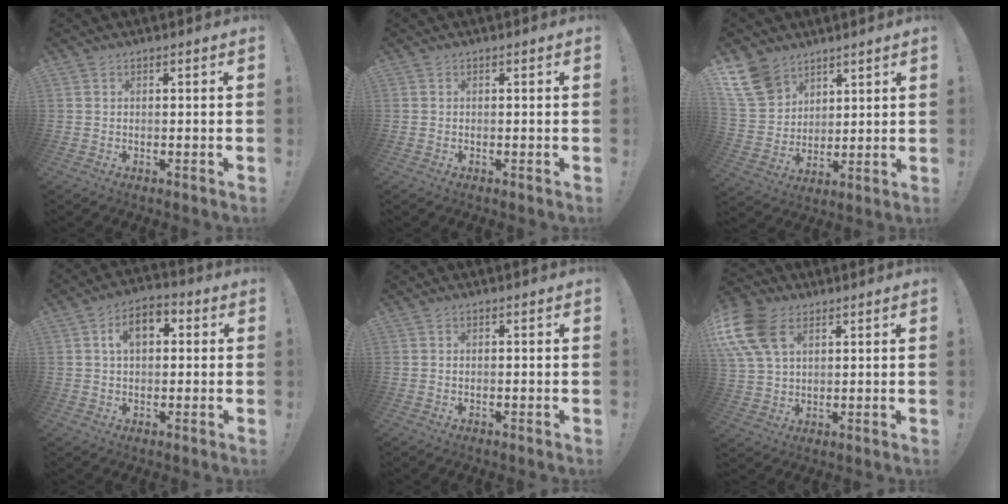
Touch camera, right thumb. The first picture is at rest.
{"total": 0.0}
{"total": 13.6, "force": [8.6, 9.3, 4.8], "torque": [-0.101, -0.050, 0.176]}
{"total": 8.3, "force": [2.1, 5.2, 6.2], "torque": [-0.090, 0.009, 0.036]}
{"total": 0.0}
{"total": 16.1, "force": [6.3, 11.0, 10.0], "torque": [-0.200, -0.021, 0.123]}